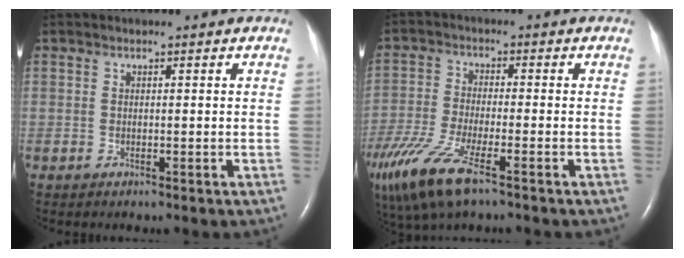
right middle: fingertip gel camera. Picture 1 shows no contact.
{"total": 12.9, "force": [-8.2, 3.1, 9.5], "torque": [-0.216, -0.033, -0.156]}